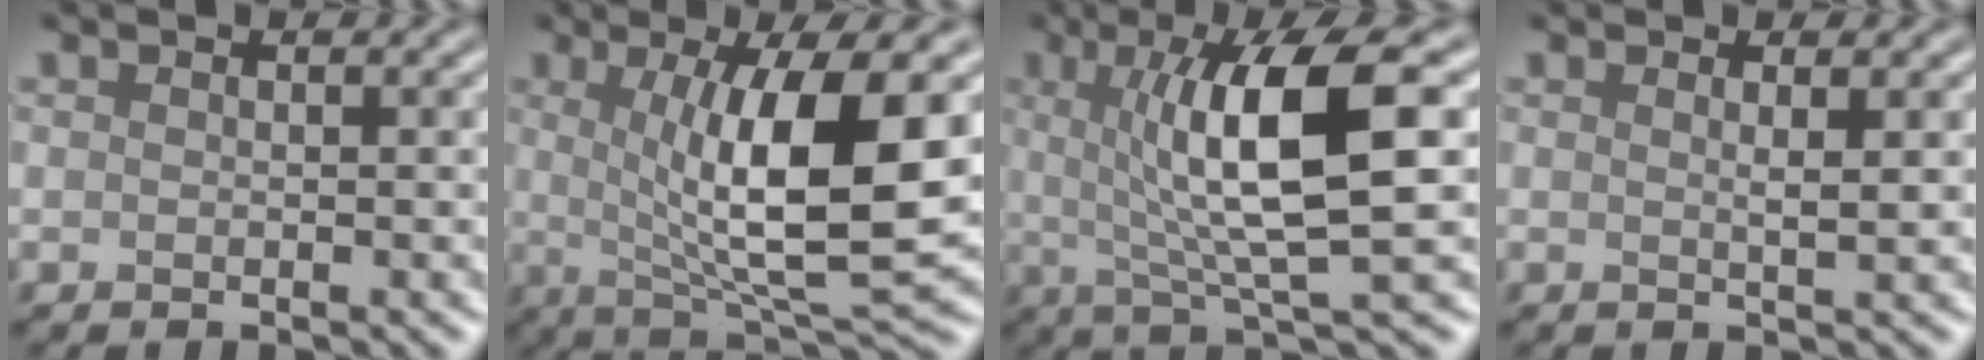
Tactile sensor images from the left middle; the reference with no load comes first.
{"total": 9.9, "force": [1.1, 2.4, 9.6], "torque": [-0.145, -0.015, 0.028]}
{"total": 9.4, "force": [1.5, 2.0, 9.1], "torque": [-0.128, 0.001, 0.025]}
{"total": 1.4, "force": [0.5, 0.3, 1.3], "torque": [-0.017, 0.000, 0.003]}